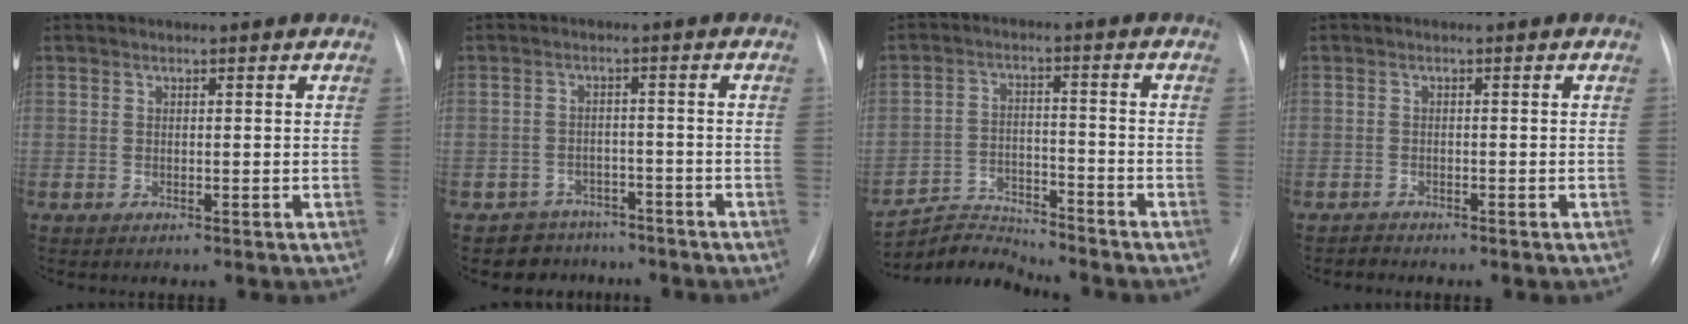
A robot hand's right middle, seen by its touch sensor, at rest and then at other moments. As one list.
[{"total": 5.3, "force": [-4.1, 3.2, -0.6], "torque": [0.012, 0.019, -0.059]}, {"total": 6.9, "force": [-6.7, -0.4, -1.7], "torque": [0.017, 0.009, -0.116]}, {"total": 0.9, "force": [-0.8, 0.2, -0.3], "torque": [0.001, -0.004, -0.015]}]